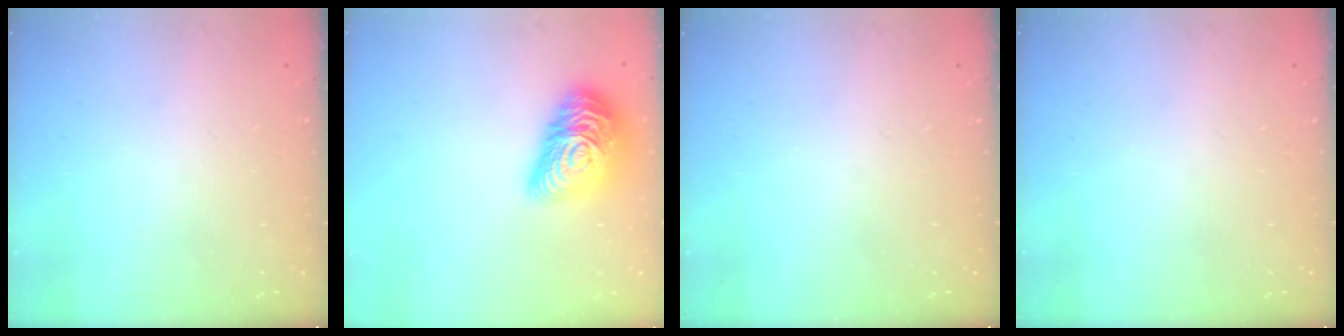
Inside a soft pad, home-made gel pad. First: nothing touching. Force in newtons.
{"total": 18.1, "press": 18.0, "slide": 0.9}
{"total": 0.0}
{"total": 0.0}